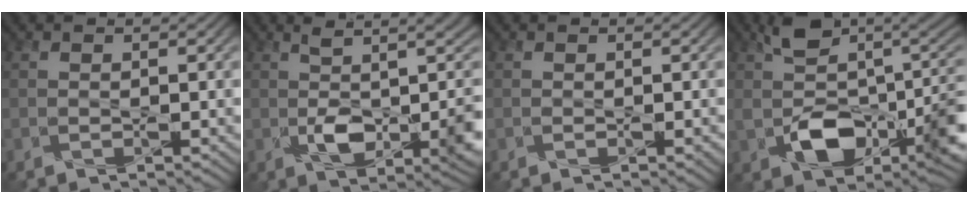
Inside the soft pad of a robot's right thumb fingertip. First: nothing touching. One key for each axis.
{"total": 9.9, "fx": 0.3, "fy": 4.0, "fz": 9.1, "tx": -0.150, "ty": -0.014, "tz": 0.014}
{"total": 0.6, "fx": -0.2, "fy": 0.2, "fz": 0.5, "tx": -0.008, "ty": -0.002, "tz": -0.001}
{"total": 12.5, "fx": -2.0, "fy": 7.3, "fz": 9.9, "tx": -0.166, "ty": -0.018, "tz": -0.029}